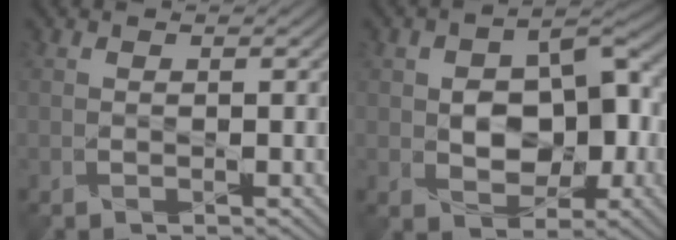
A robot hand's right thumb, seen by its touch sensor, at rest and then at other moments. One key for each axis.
{"total": 8.6, "fx": -0.8, "fy": 5.8, "fz": 6.3, "tx": -0.094, "ty": 0.006, "tz": -0.019}